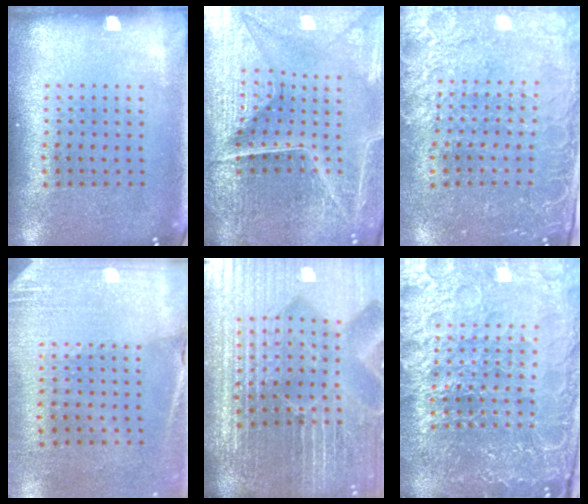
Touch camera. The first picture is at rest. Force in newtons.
{"total": 5.4, "press": 5.1, "slide": 1.8}
{"total": 3.2, "press": 2.9, "slide": 1.2}
{"total": 2.6, "press": 2.4, "slide": 1.0}
{"total": 7.3, "press": 6.4, "slide": 3.6}
{"total": 5.9, "press": 5.3, "slide": 2.6}